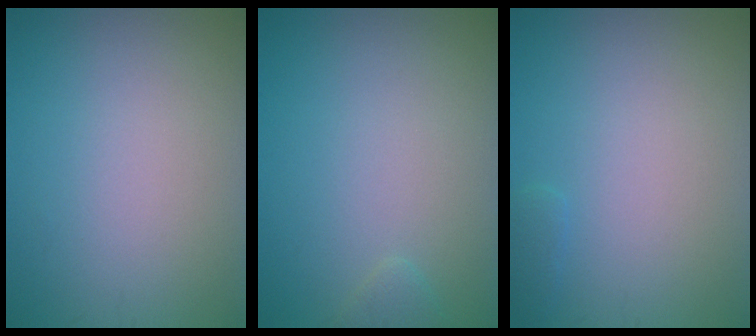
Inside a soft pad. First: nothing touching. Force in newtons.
{"total": 0.8, "press": 0.8, "slide": 0.1}
{"total": 0.7, "press": 0.7, "slide": 0.0}